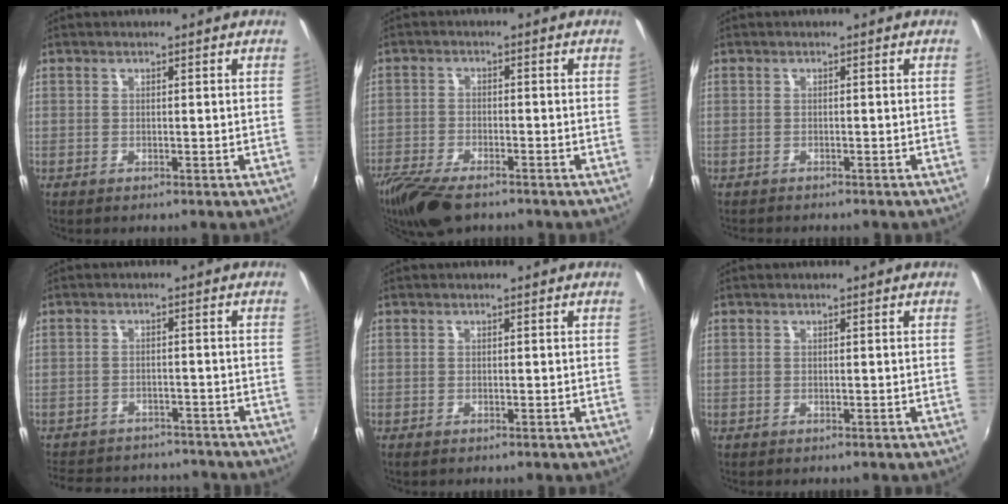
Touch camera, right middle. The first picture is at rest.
{"total": 10.8, "force": [-8.4, 3.5, 5.9], "torque": [-0.145, -0.034, -0.155]}
{"total": 1.8, "force": [-1.7, 0.3, 0.5], "torque": [-0.016, -0.011, -0.027]}
{"total": 16.0, "force": [-13.8, 5.9, 5.5], "torque": [-0.128, 0.016, -0.186]}
{"total": 0.5, "force": [-0.4, 0.1, 0.3], "torque": [-0.008, -0.003, -0.008]}
{"total": 0.0}